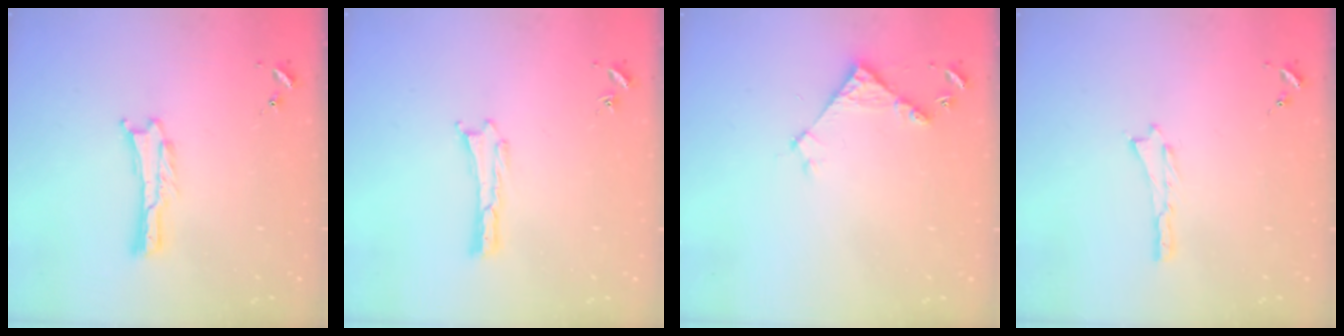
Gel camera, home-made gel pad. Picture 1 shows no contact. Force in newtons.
{"total": 0.0}
{"total": 4.0, "press": 4.0, "slide": 0.3}
{"total": 0.0}